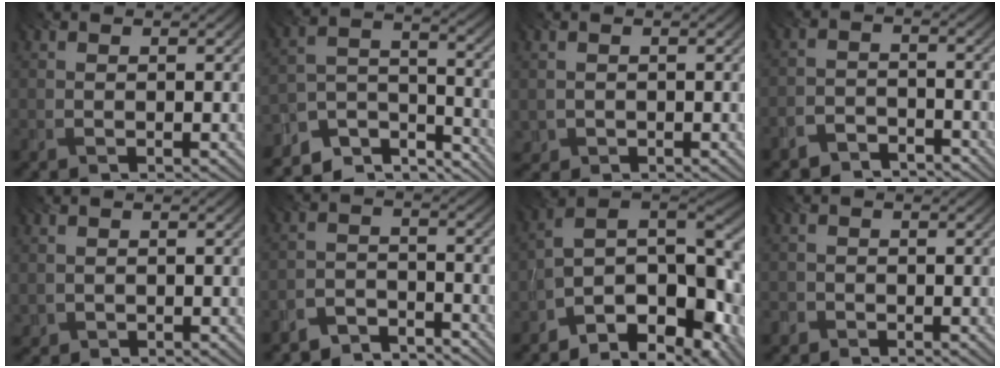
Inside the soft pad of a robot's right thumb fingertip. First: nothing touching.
{"total": 9.3, "force": [-7.9, 3.6, 3.4], "torque": [-0.069, -0.006, -0.146]}
{"total": 1.2, "force": [-0.2, 1.1, 0.1], "torque": [-0.002, -0.009, -0.005]}
{"total": 4.3, "force": [-3.9, 1.5, 1.0], "torque": [-0.012, 0.000, -0.079]}
{"total": 0.8, "force": [0.0, 0.8, 0.2], "torque": [-0.007, -0.007, 0.003]}
{"total": 5.5, "force": [-5.1, 1.7, 1.3], "torque": [-0.020, -0.003, -0.101]}
{"total": 13.4, "force": [-7.6, 6.1, 9.3], "torque": [-0.142, 0.002, -0.133]}
{"total": 1.5, "force": [-1.1, 1.1, 0.2], "torque": [0.000, -0.001, -0.026]}